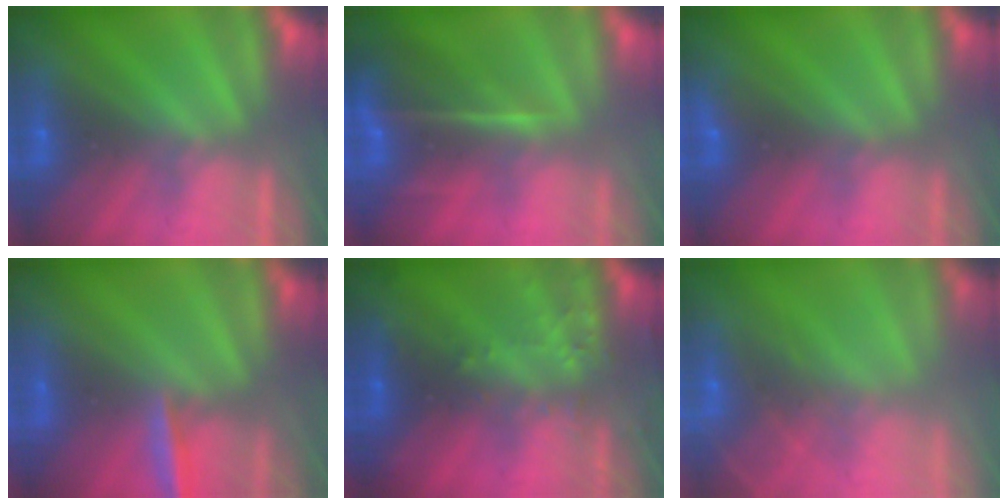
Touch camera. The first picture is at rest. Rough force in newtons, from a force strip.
{"total": 7.6}
{"total": 2.9}
{"total": 3.1}
{"total": 3.0}
{"total": 7.0}